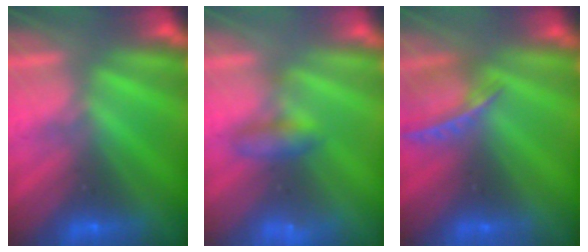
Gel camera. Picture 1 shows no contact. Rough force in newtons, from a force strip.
{"total": 2.0}
{"total": 6.8}